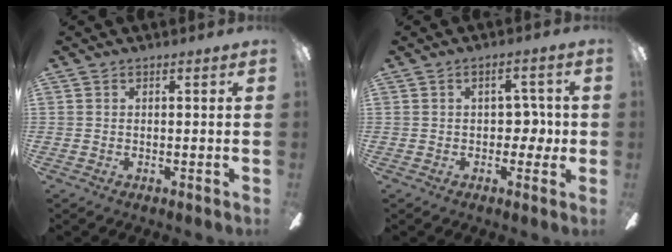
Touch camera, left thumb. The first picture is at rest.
{"total": 6.2, "force": [0.3, 3.9, 4.8], "torque": [-0.067, 0.006, 0.000]}